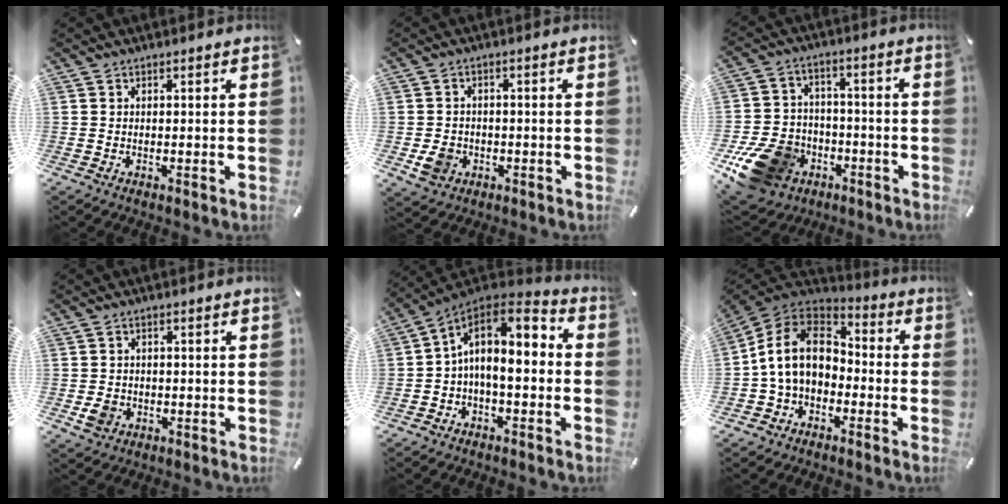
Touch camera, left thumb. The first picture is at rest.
{"total": 5.3, "force": [-1.5, 4.6, 2.1], "torque": [-0.047, 0.002, -0.029]}
{"total": 15.4, "force": [-7.5, 11.5, 6.9], "torque": [-0.130, 0.057, -0.122]}
{"total": 3.6, "force": [-1.1, 3.1, 1.6], "torque": [-0.024, -0.001, -0.020]}
{"total": 10.0, "force": [-0.4, 6.4, 7.7], "torque": [-0.132, -0.001, -0.007]}
{"total": 13.8, "force": [-0.9, 10.9, 8.5], "torque": [-0.197, 0.027, -0.017]}